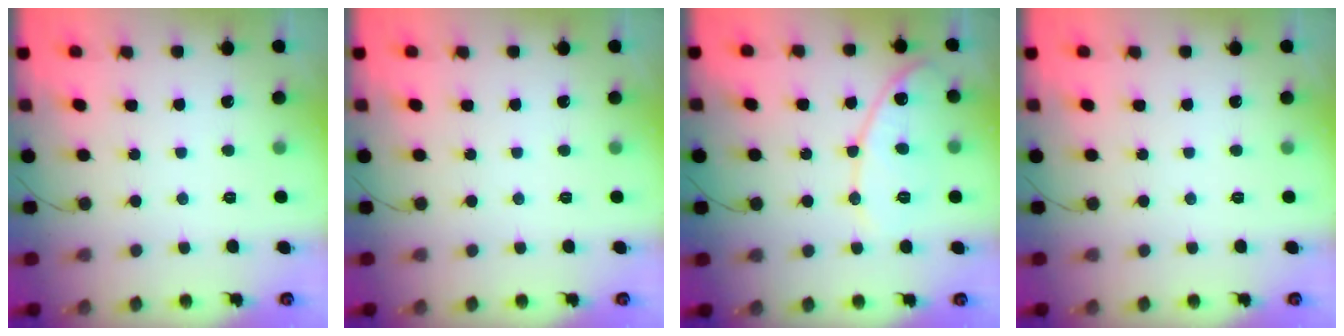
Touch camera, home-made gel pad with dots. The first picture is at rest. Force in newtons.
{"total": 0.0}
{"total": 12.2, "press": 12.1, "slide": 1.3}
{"total": 0.0}